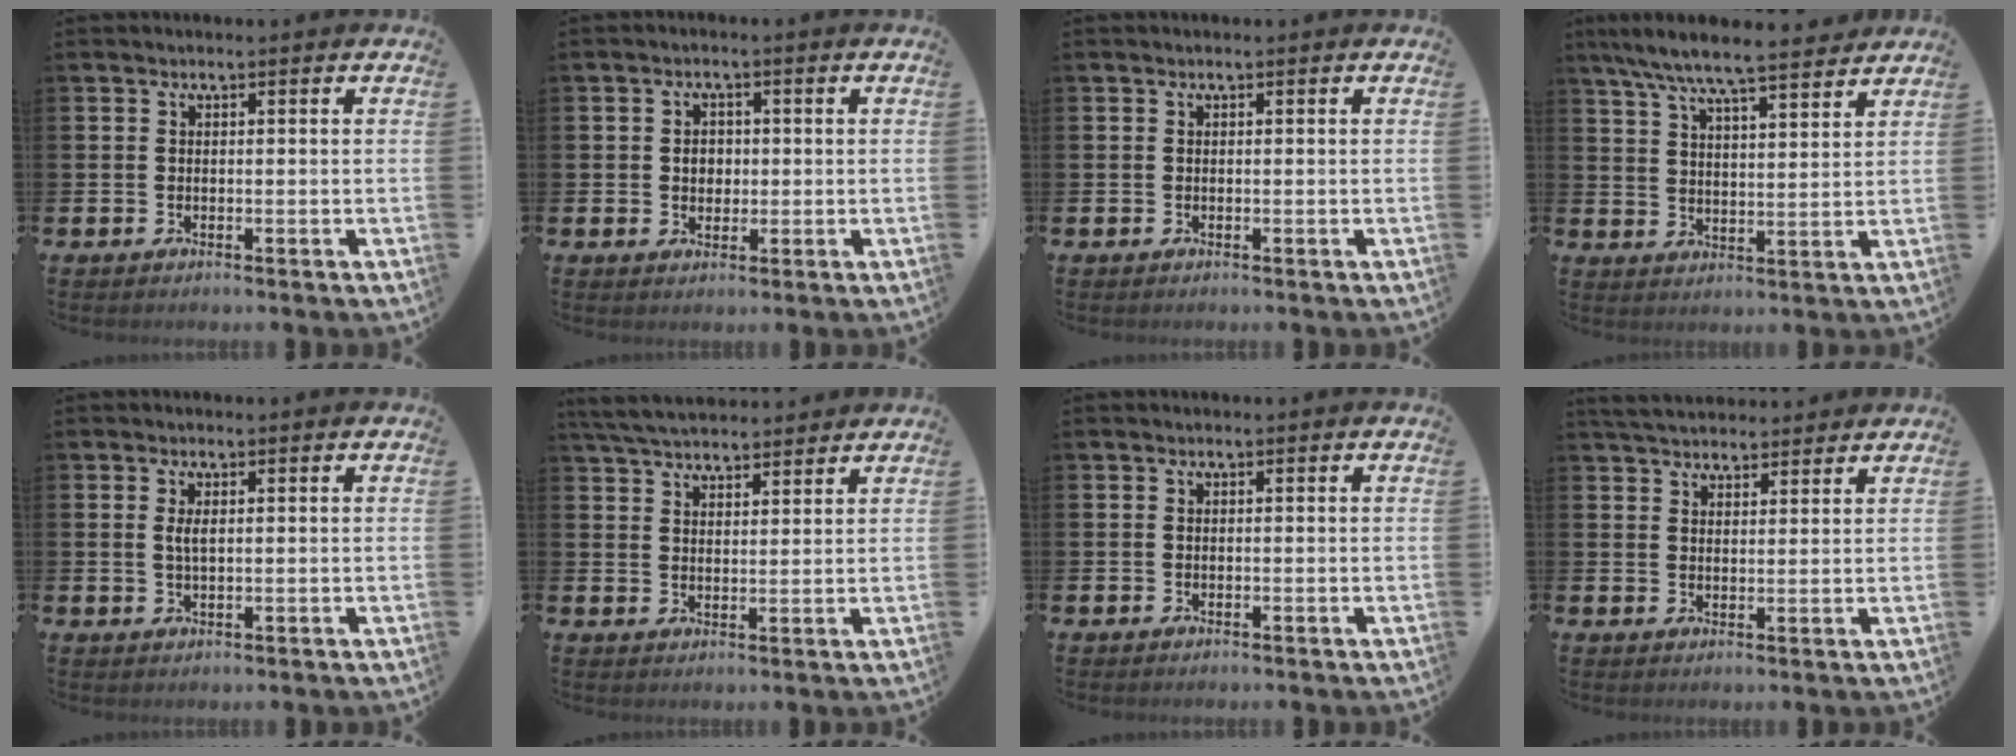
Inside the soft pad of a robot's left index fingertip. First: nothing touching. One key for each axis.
{"total": 2.4, "fx": 0.3, "fy": 2.1, "fz": 1.2, "tx": -0.008, "ty": 0.002, "tz": -0.002}
{"total": 0.0}
{"total": 7.7, "fx": 7.2, "fy": 0.6, "fz": 2.6, "tx": -0.079, "ty": -0.037, "tz": 0.128}
{"total": 1.8, "fx": 0.5, "fy": 0.6, "fz": 1.7, "tx": -0.028, "ty": 0.001, "tz": 0.006}
{"total": 5.1, "fx": 4.9, "fy": 0.9, "fz": 0.9, "tx": -0.035, "ty": -0.020, "tz": 0.090}
{"total": 0.0}
{"total": 4.2, "fx": 4.1, "fy": 0.9, "fz": 0.4, "tx": -0.013, "ty": -0.017, "tz": 0.075}